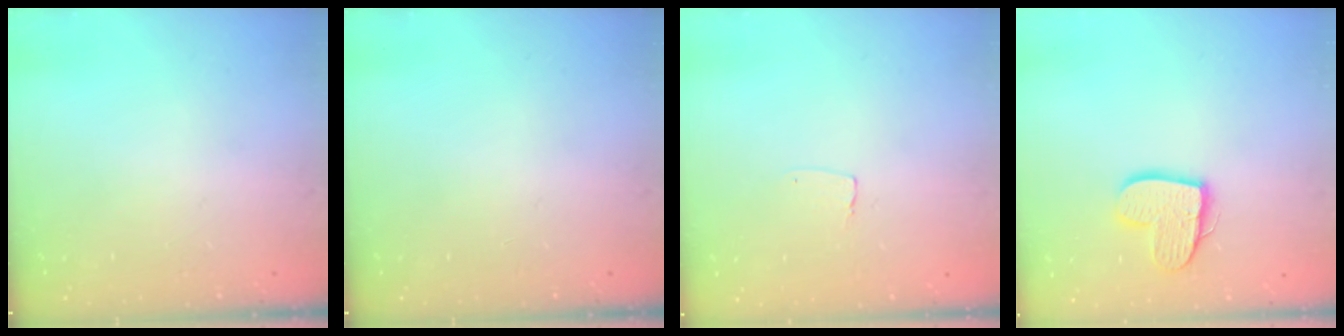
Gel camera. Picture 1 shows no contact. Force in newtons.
{"total": 0.0}
{"total": 3.5, "press": 3.5, "slide": 0.3}
{"total": 11.9, "press": 11.8, "slide": 1.1}